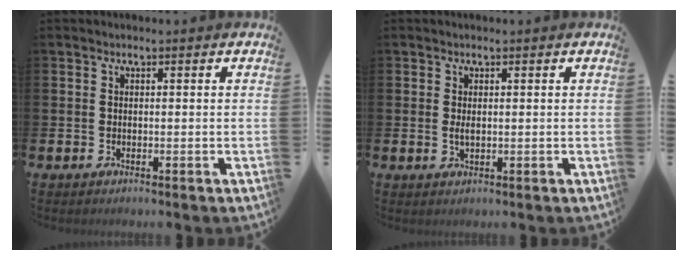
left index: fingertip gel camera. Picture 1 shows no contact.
{"total": 1.2, "force": [0.2, 0.5, 1.1], "torque": [-0.013, -0.001, 0.000]}